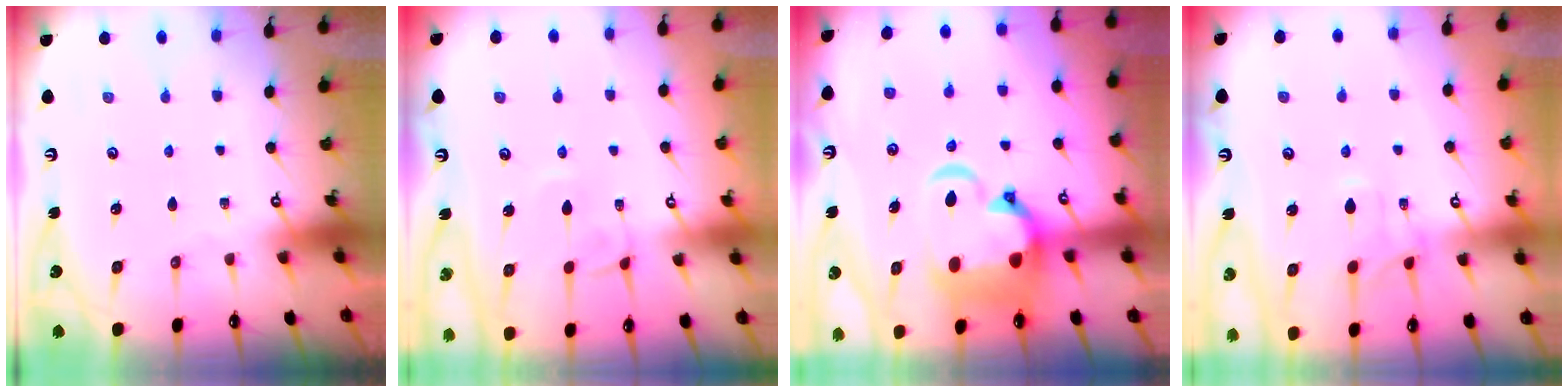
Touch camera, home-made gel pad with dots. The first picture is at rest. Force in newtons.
{"total": 2.6, "press": 2.6, "slide": 0.3}
{"total": 9.3, "press": 9.0, "slide": 2.4}
{"total": 1.6, "press": 1.3, "slide": 0.9}